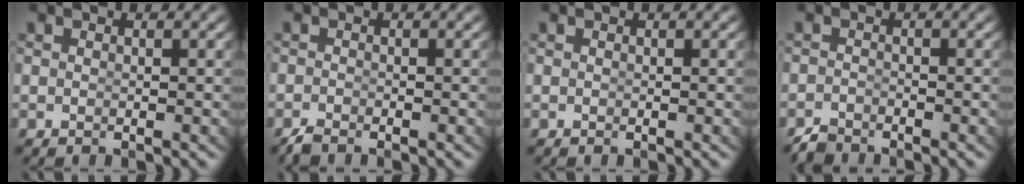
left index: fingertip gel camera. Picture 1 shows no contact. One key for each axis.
{"total": 1.4, "fx": -1.4, "fy": -0.1, "fz": 0.1, "tx": -0.006, "ty": -0.014, "tz": -0.019}
{"total": 0.0}
{"total": 1.9, "fx": -1.8, "fy": 0.0, "fz": -0.2, "tx": 0.001, "ty": -0.016, "tz": -0.028}